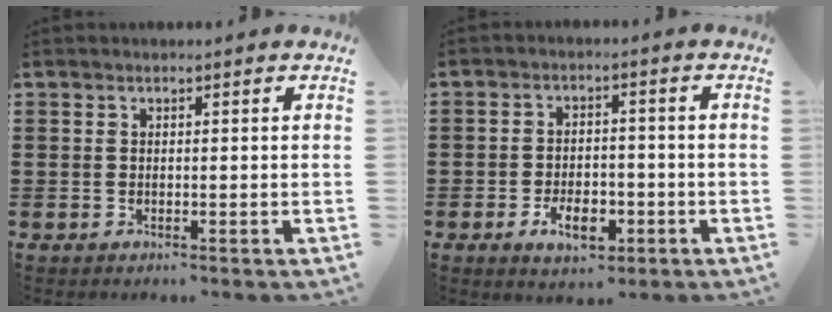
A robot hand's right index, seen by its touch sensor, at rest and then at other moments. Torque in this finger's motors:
{"motor_torque": [0.28, -0.26, 0.45, 0.03]}